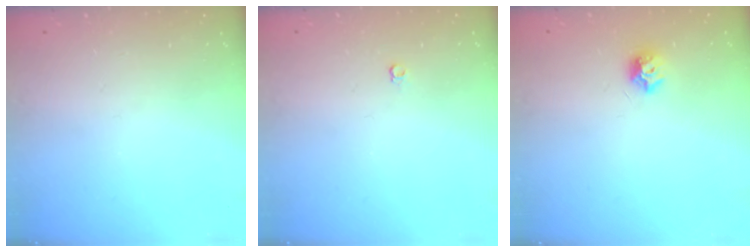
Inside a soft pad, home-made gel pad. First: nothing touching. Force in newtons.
{"total": 3.6, "press": 3.6, "slide": 0.6}
{"total": 7.4, "press": 7.4, "slide": 0.9}